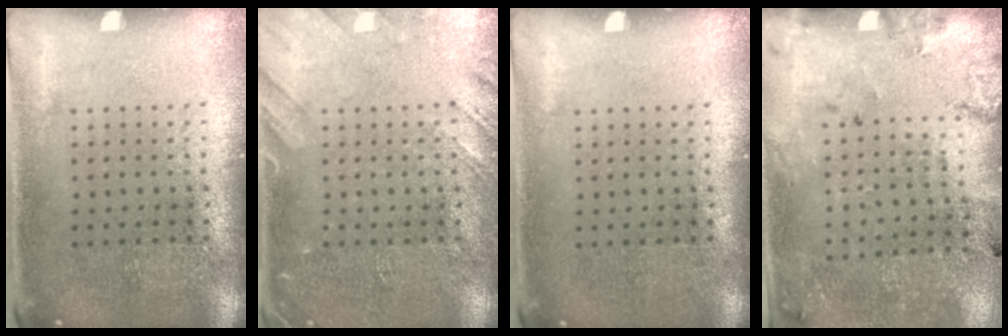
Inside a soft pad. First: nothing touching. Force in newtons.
{"total": 2.3, "press": 2.3, "slide": 0.3}
{"total": 0.0}
{"total": 2.2, "press": 1.4, "slide": 1.7}